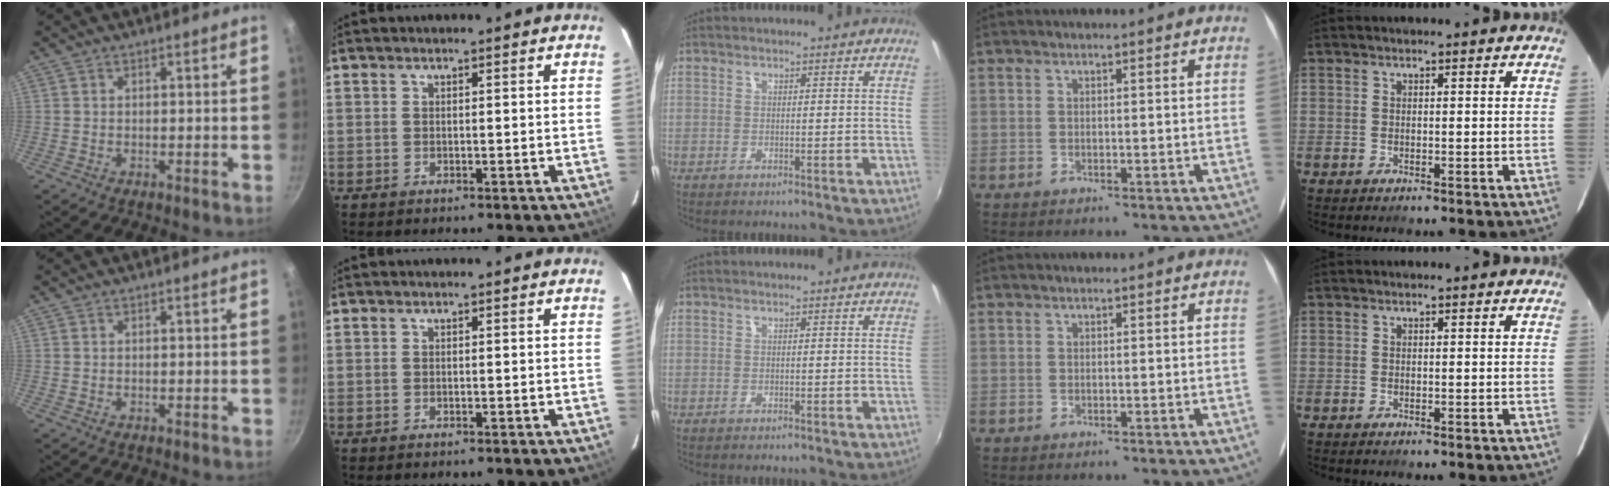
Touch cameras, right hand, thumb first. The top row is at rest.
{}